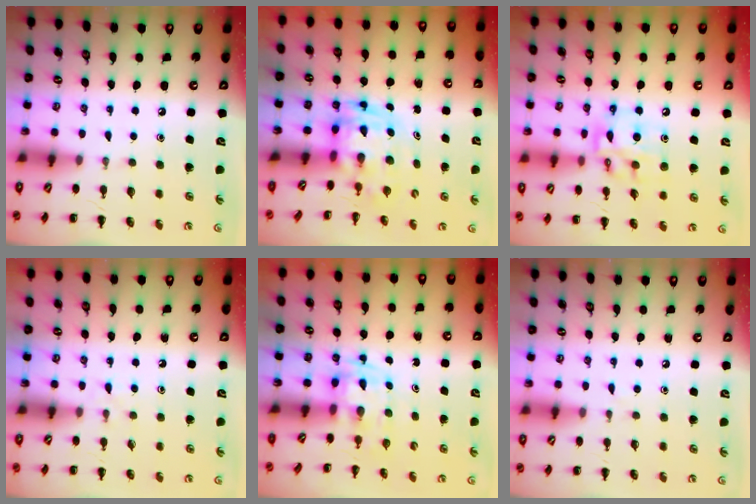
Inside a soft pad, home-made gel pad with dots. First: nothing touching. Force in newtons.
{"total": 3.5, "press": 3.4, "slide": 0.7}
{"total": 12.9, "press": 12.7, "slide": 2.1}
{"total": 3.5, "press": 3.2, "slide": 1.4}
{"total": 2.8, "press": 2.5, "slide": 1.3}
{"total": 2.8, "press": 2.6, "slide": 1.0}